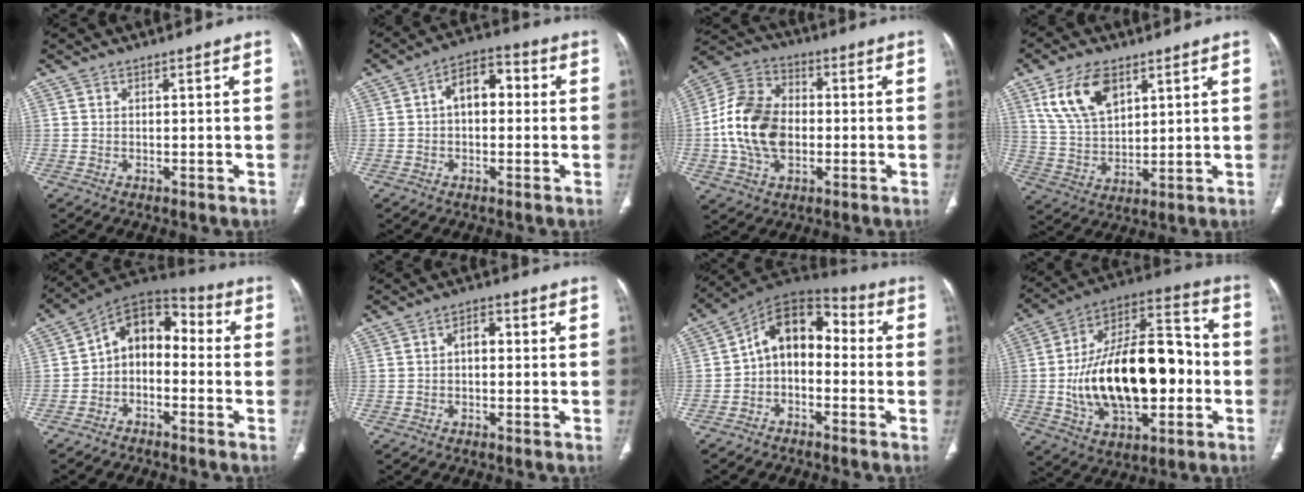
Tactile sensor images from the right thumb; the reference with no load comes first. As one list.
[{"total": 7.8, "force": [0.7, 4.9, 6.0], "torque": [-0.067, 0.028, -0.002]}, {"total": 16.0, "force": [-1.6, 11.1, 11.3], "torque": [-0.206, 0.026, -0.030]}, {"total": 11.9, "force": [6.0, 6.5, 7.9], "torque": [-0.134, -0.021, 0.125]}, {"total": 10.4, "force": [-1.5, 7.3, 7.3], "torque": [-0.082, 0.053, -0.044]}, {"total": 3.3, "force": [-0.1, 2.1, 2.5], "torque": [-0.025, 0.013, -0.010]}, {"total": 11.2, "force": [-1.4, 7.7, 8.0], "torque": [-0.092, 0.055, -0.041]}, {"total": 28.1, "force": [-2.8, 14.8, 23.7], "torque": [-0.382, 0.033, -0.037]}]